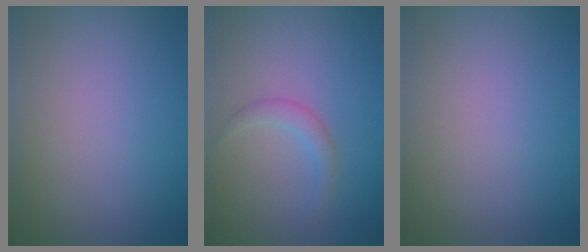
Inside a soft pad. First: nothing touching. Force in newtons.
{"total": 1.7, "press": 1.7, "slide": 0.1}
{"total": 0.0}